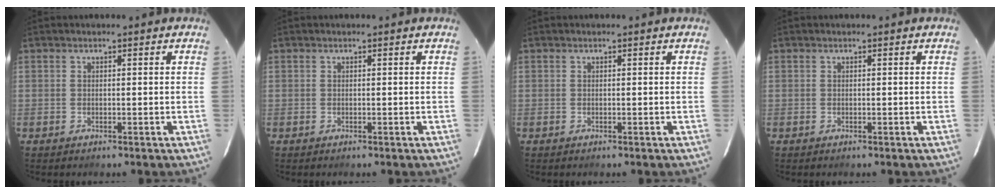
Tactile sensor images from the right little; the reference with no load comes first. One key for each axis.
{"total": 0.0}
{"total": 0.0}
{"total": 0.0}